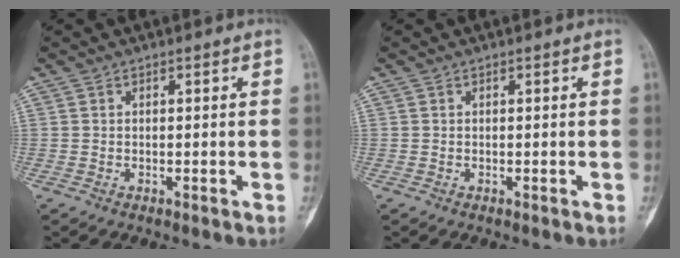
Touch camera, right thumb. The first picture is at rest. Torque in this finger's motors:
{"motor_torque": [0.01, -0.01, 0.03, -0.03, 0.00]}